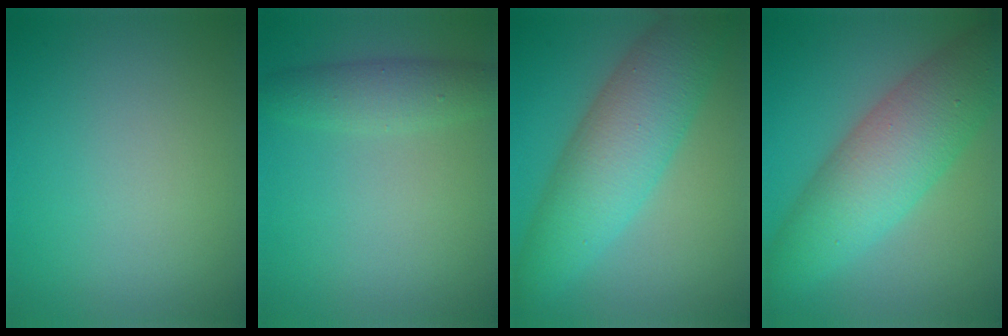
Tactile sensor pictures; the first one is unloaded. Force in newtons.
{"total": 2.8, "press": 2.8, "slide": 0.0}
{"total": 7.8, "press": 7.8, "slide": 0.1}
{"total": 8.1, "press": 8.1, "slide": 0.1}